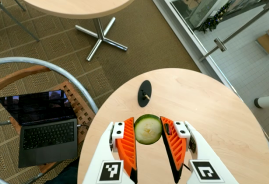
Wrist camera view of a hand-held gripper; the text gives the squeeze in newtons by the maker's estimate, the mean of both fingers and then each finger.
{"total": 8.5, "left": 9.1, "right": 7.9}